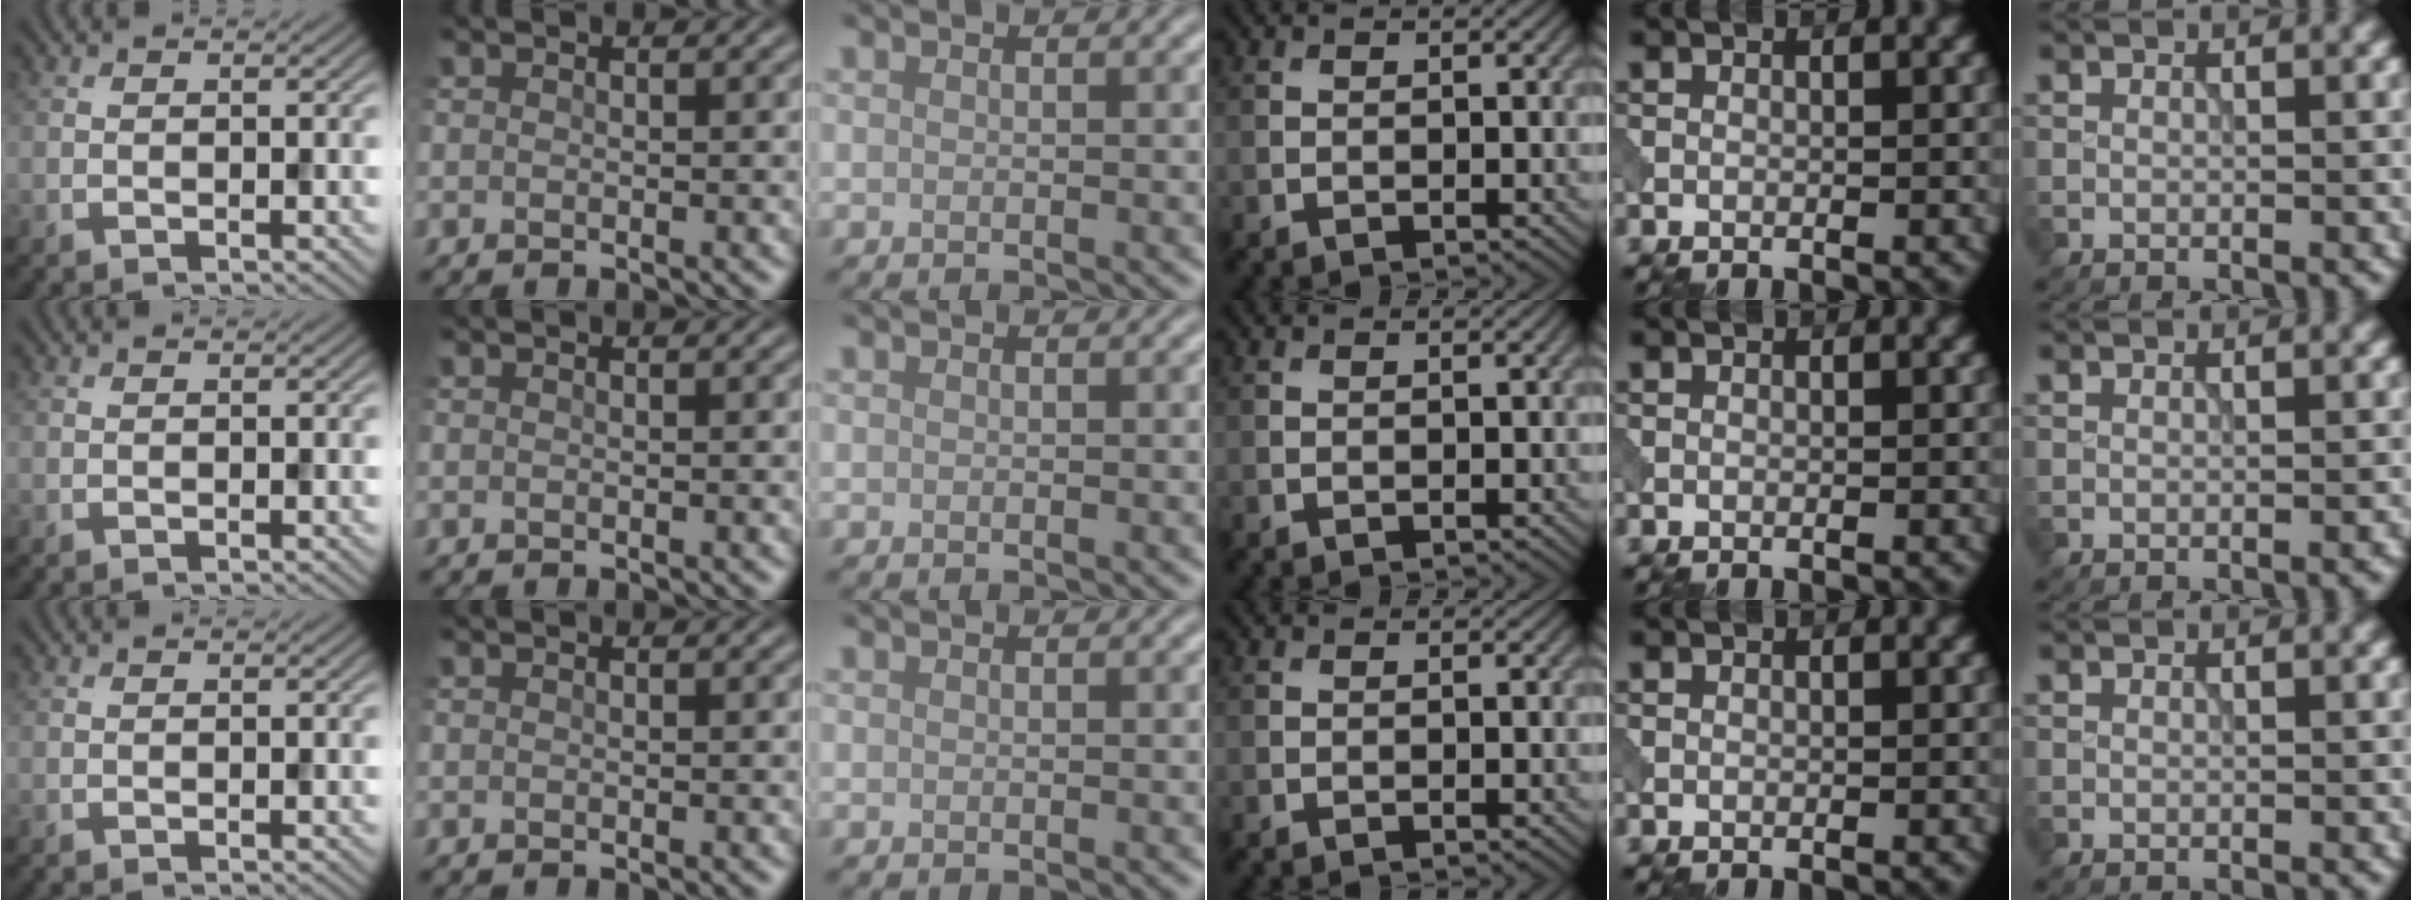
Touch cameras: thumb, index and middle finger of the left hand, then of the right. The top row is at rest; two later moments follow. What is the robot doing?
{"motion": "pour", "object": "beaker"}